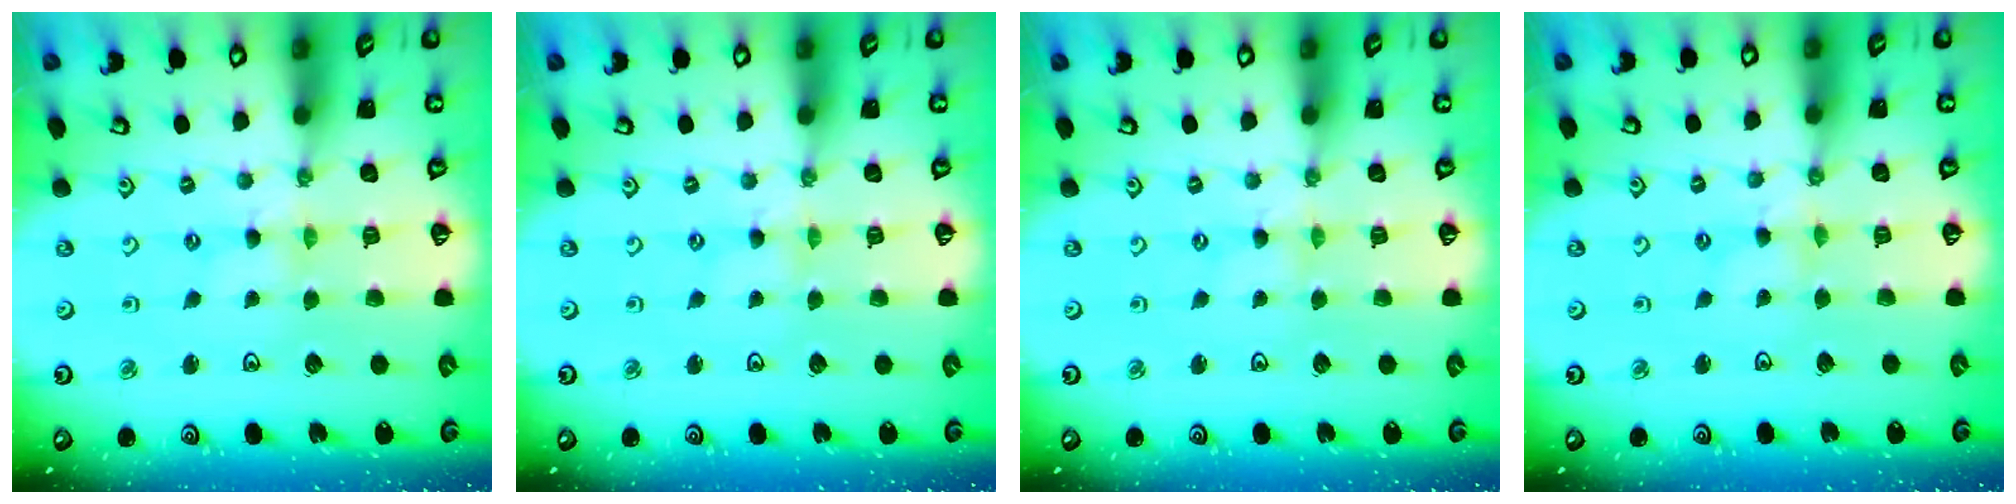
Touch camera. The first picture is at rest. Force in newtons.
{"total": 0.0}
{"total": 0.0}
{"total": 1.7, "press": 1.6, "slide": 0.3}